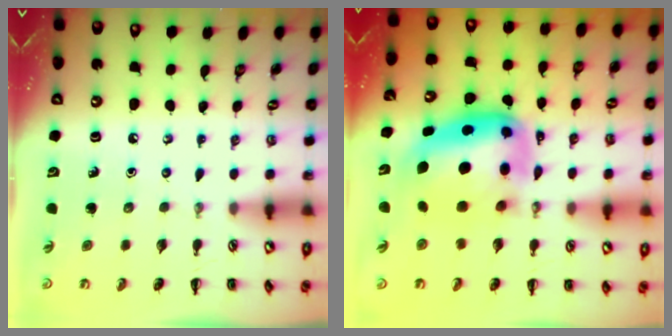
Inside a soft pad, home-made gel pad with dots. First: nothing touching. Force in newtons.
{"total": 13.7, "press": 13.3, "slide": 3.3}